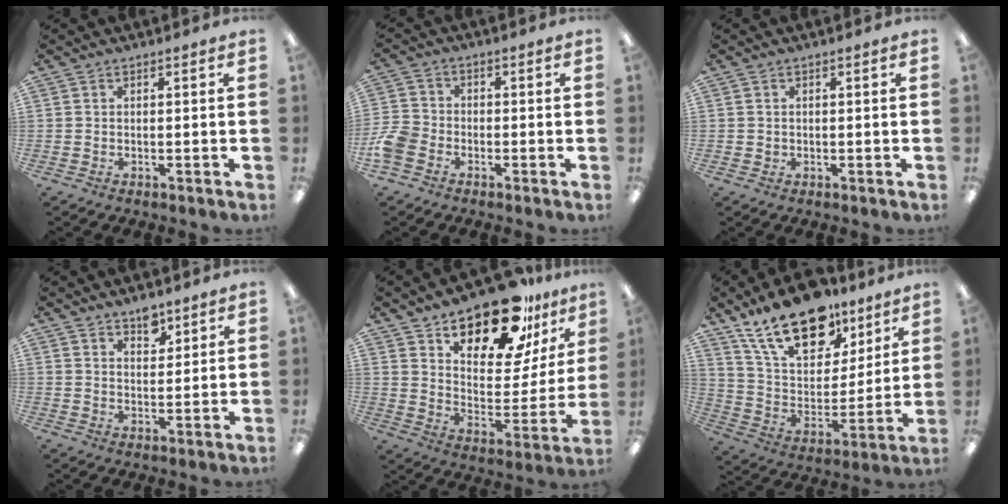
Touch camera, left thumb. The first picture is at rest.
{"total": 6.5, "force": [-2.9, 4.9, 3.2], "torque": [-0.073, 0.018, -0.055]}
{"total": 0.8, "force": [0.0, 0.8, -0.1], "torque": [0.001, 0.005, -0.001]}
{"total": 5.0, "force": [4.0, 2.5, 1.7], "torque": [-0.010, -0.025, 0.068]}
{"total": 20.5, "force": [16.0, 8.2, 9.8], "torque": [-0.150, -0.112, 0.275]}
{"total": 21.5, "force": [14.8, 10.8, 11.2], "torque": [-0.207, -0.074, 0.266]}